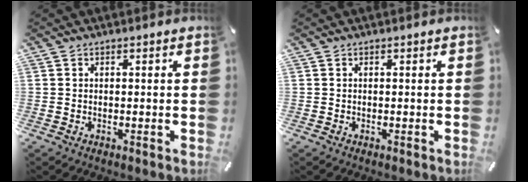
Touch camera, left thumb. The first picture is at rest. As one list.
[{"total": 0.0}]